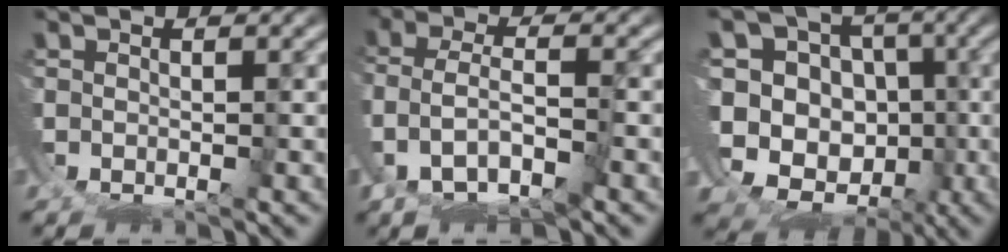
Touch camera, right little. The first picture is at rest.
{"total": 6.0, "force": [-1.5, 4.7, 3.5], "torque": [-0.100, -0.014, -0.022]}
{"total": 13.9, "force": [-1.7, 12.9, 4.9], "torque": [-0.131, -0.062, -0.021]}